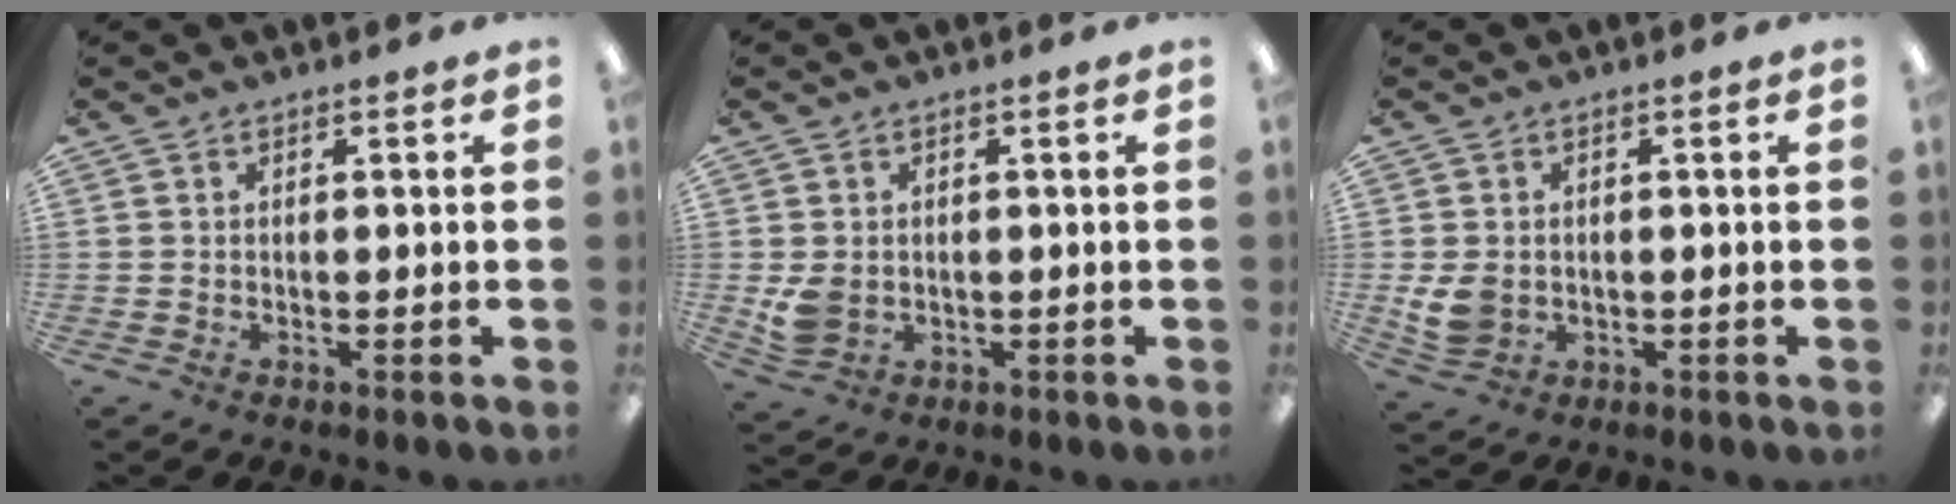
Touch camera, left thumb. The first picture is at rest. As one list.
[{"total": 4.8, "force": [-0.1, 4.0, 2.7], "torque": [-0.039, 0.000, 0.001]}, {"total": 6.0, "force": [-0.2, 4.8, 3.5], "torque": [-0.074, 0.003, -0.001]}]